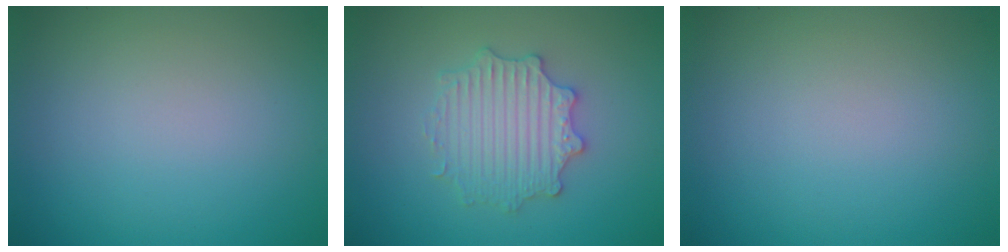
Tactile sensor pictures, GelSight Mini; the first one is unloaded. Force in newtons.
{"total": 3.3, "press": 3.3, "slide": 0.6}
{"total": 0.0}